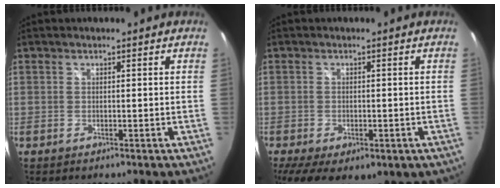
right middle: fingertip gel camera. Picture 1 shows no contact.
{"total": 11.3, "force": [-5.6, 6.0, 7.8], "torque": [-0.158, -0.040, -0.073]}